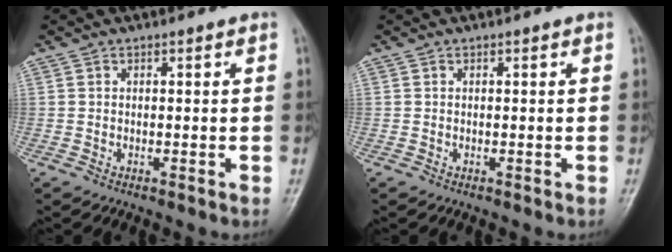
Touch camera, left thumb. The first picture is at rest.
{"total": 0.0}